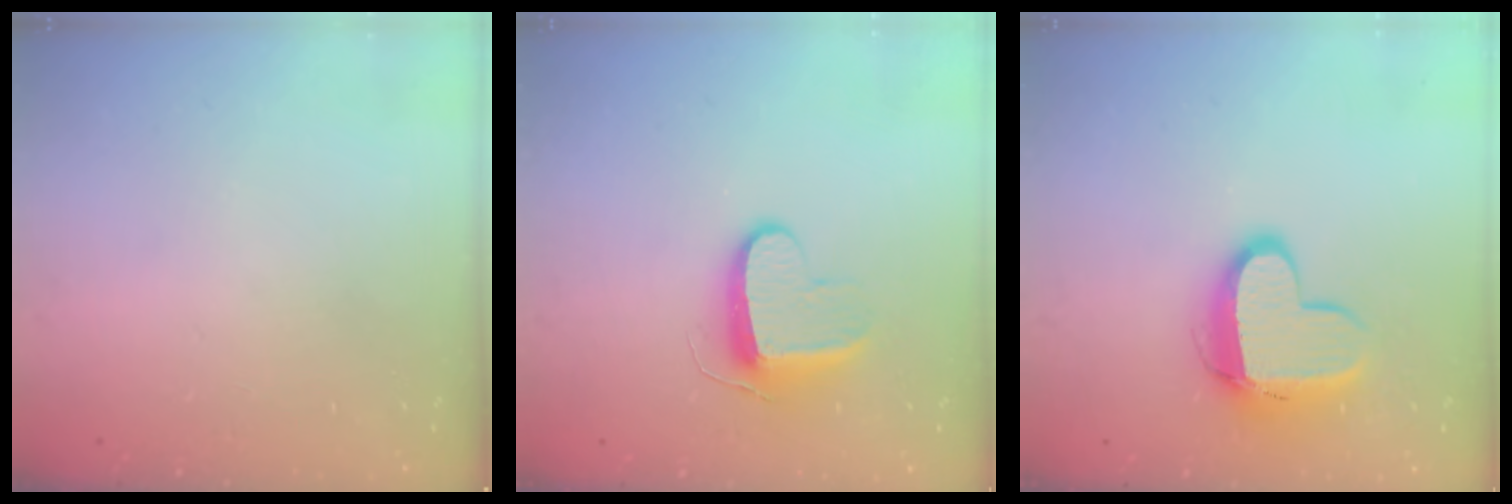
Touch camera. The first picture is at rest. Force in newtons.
{"total": 9.3, "press": 9.3, "slide": 0.3}
{"total": 11.4, "press": 11.4, "slide": 1.1}